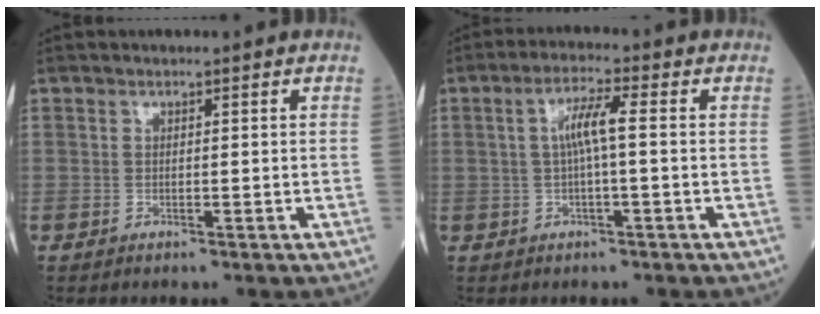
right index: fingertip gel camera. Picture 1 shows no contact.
{"total": 4.7, "force": [0.4, 0.2, 4.6], "torque": [-0.087, 0.013, 0.010]}